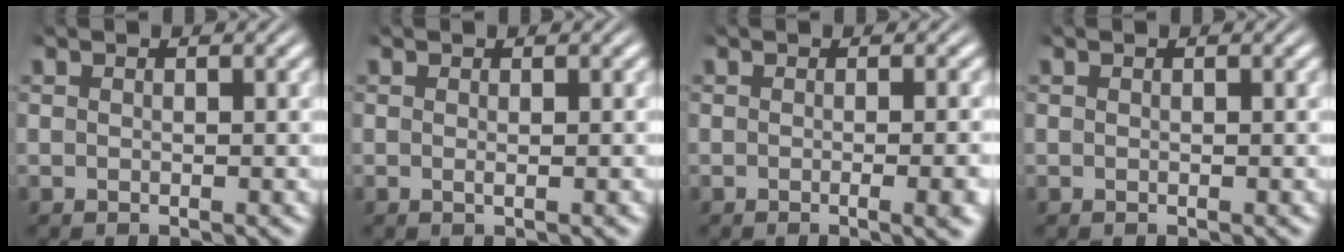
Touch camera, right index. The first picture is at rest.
{"total": 0.6, "force": [0.0, -0.2, 0.5], "torque": [-0.006, 0.000, -0.002]}
{"total": 2.3, "force": [-0.8, -0.2, 2.1], "torque": [-0.020, 0.009, -0.019]}
{"total": 0.0}